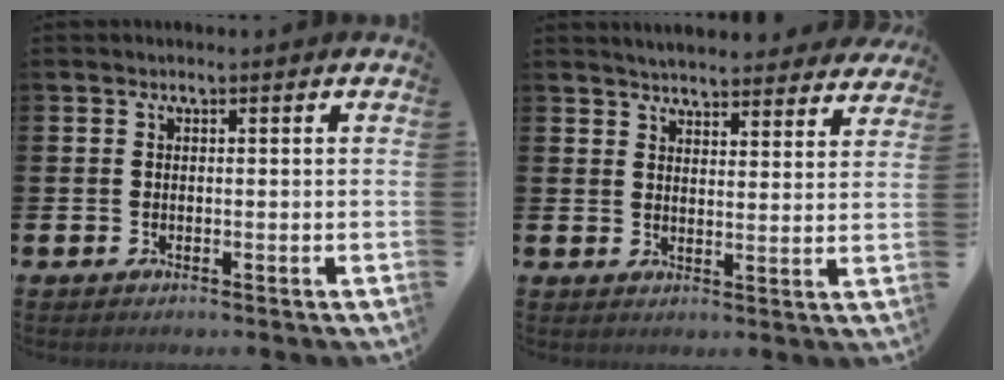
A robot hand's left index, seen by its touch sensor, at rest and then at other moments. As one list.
[{"total": 4.8, "force": [4.7, 0.5, 0.3], "torque": [-0.009, -0.035, 0.081]}]